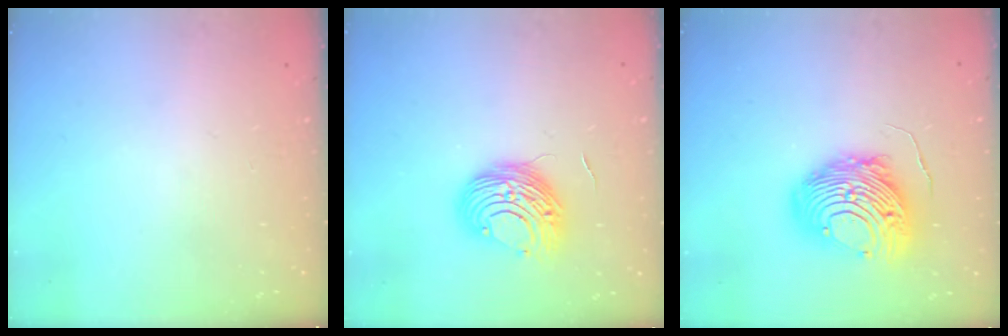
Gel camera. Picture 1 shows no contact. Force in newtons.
{"total": 9.9, "press": 9.9, "slide": 0.9}
{"total": 14.7, "press": 14.6, "slide": 1.4}